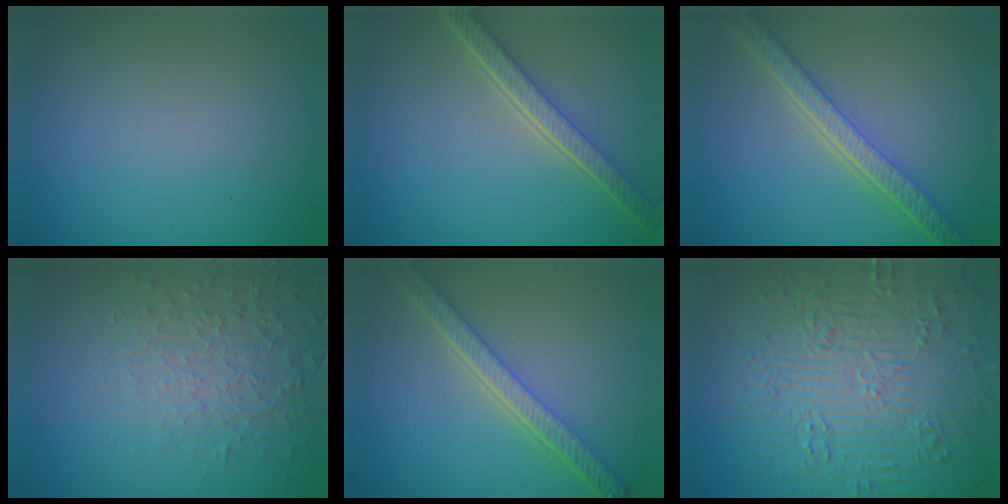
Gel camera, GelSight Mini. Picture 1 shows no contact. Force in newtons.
{"total": 5.0, "press": 3.7, "slide": 3.4}
{"total": 5.6, "press": 4.4, "slide": 3.5}
{"total": 3.9, "press": 3.5, "slide": 1.8}
{"total": 5.1, "press": 4.0, "slide": 3.1}
{"total": 11.3, "press": 7.5, "slide": 8.4}